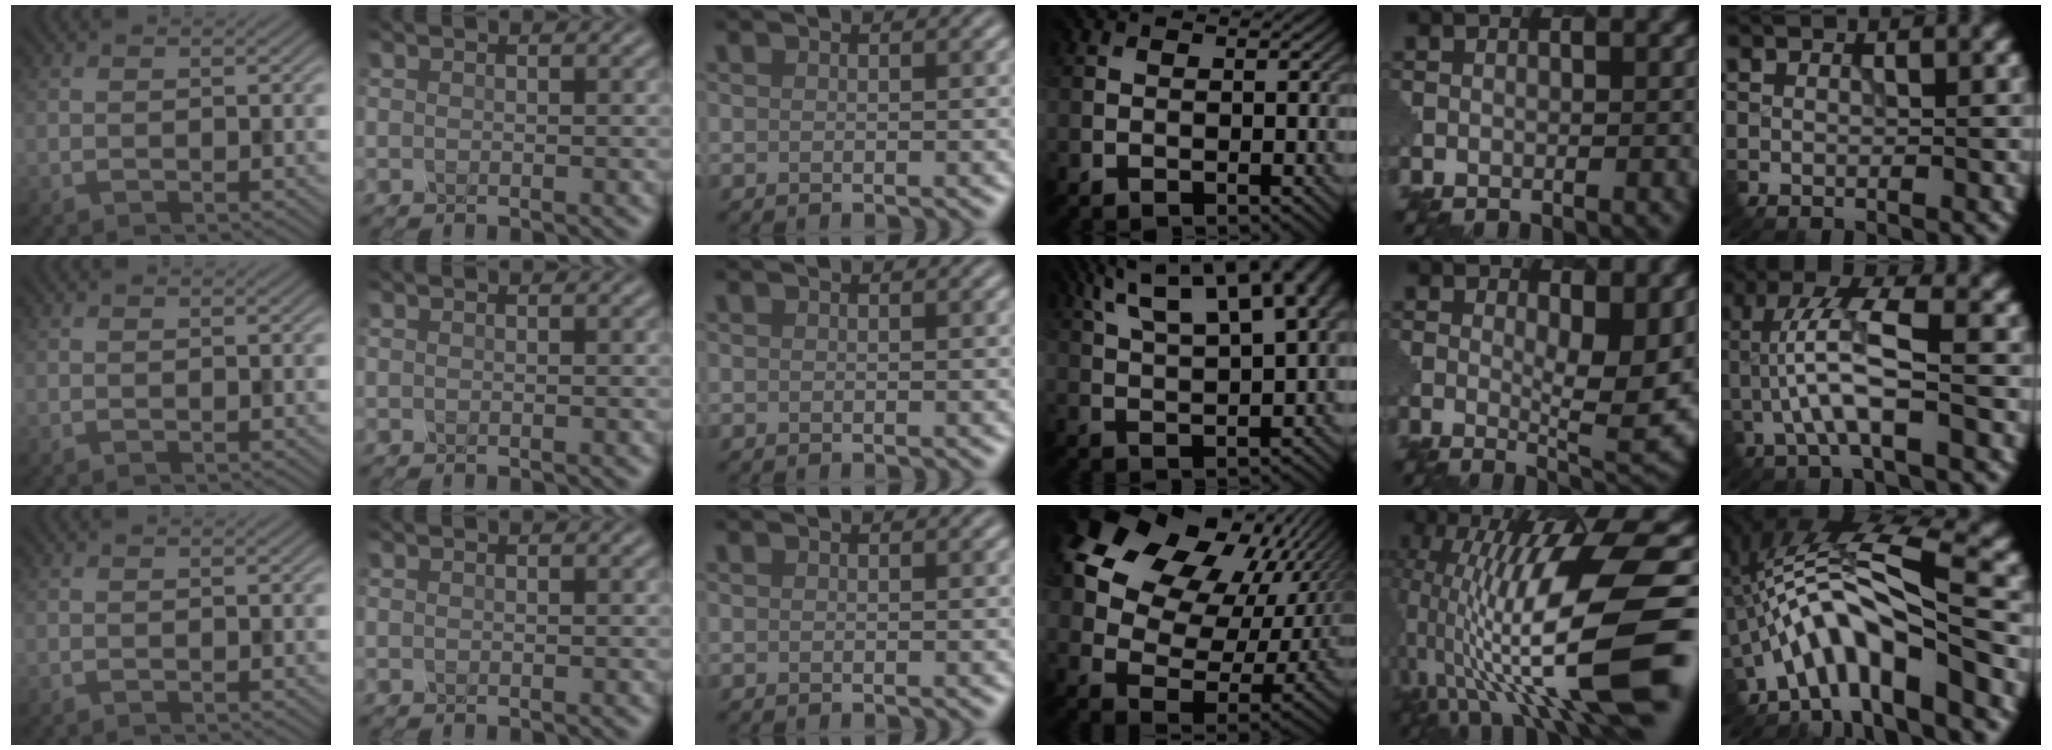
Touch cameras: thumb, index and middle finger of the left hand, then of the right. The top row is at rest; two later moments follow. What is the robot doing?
{"motion": "dispense", "object": "oil cruet"}